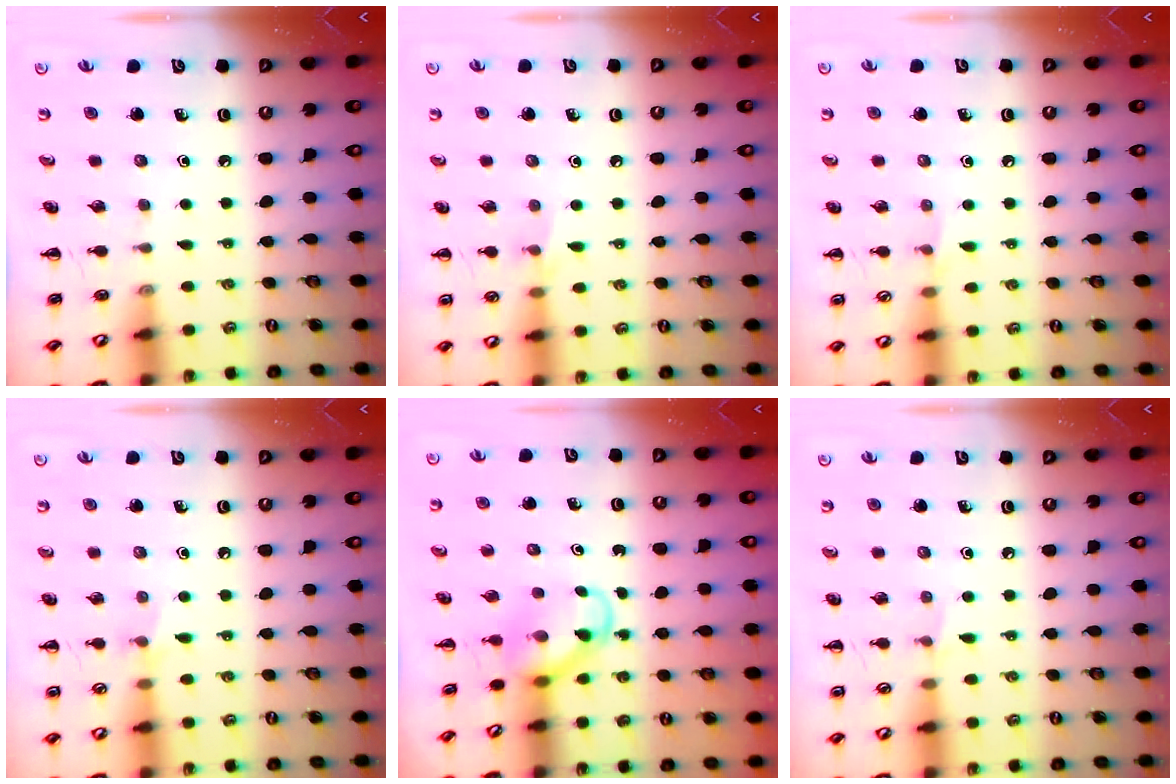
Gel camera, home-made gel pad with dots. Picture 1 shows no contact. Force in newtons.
{"total": 5.3, "press": 5.0, "slide": 1.8}
{"total": 3.7, "press": 3.5, "slide": 1.4}
{"total": 5.1, "press": 4.8, "slide": 1.8}
{"total": 3.8, "press": 3.6, "slide": 1.2}
{"total": 4.4, "press": 4.1, "slide": 1.6}